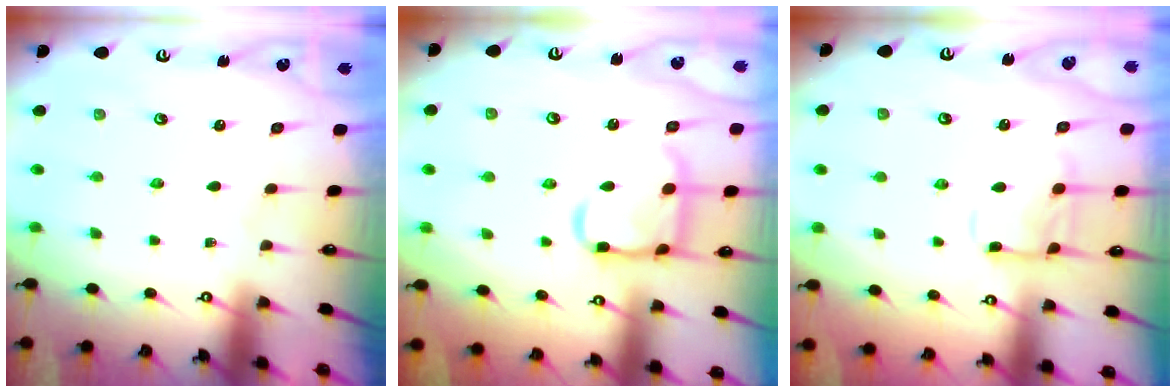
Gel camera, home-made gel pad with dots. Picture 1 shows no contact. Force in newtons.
{"total": 13.7, "press": 13.7, "slide": 1.1}
{"total": 10.7, "press": 10.6, "slide": 1.2}